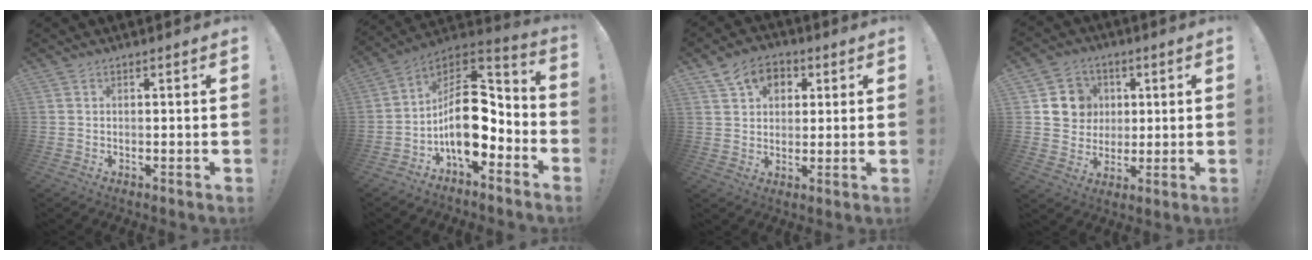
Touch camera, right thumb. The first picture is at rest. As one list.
[{"total": 17.2, "force": [-2.7, 10.0, 13.7], "torque": [-0.218, 0.012, -0.037]}, {"total": 9.3, "force": [4.2, 6.9, 4.6], "torque": [-0.070, -0.007, 0.081]}, {"total": 9.9, "force": [2.4, 9.4, 2.0], "torque": [-0.019, -0.013, 0.053]}]